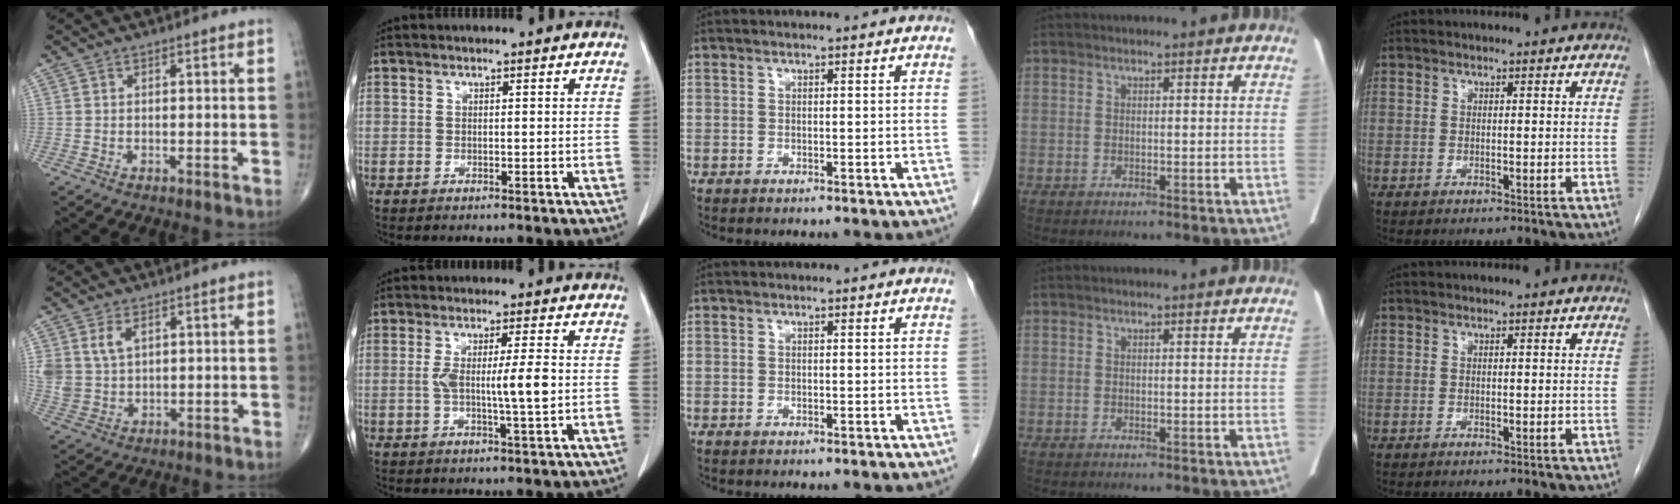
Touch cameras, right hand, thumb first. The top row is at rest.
{"thumb": {"total": 6.3, "force": [2.4, 4.2, 4.1], "torque": [-0.080, -0.007, 0.059]}, "index": {"total": 6.2, "force": [-0.1, -0.1, 6.2], "torque": [-0.108, -0.002, -0.001]}}